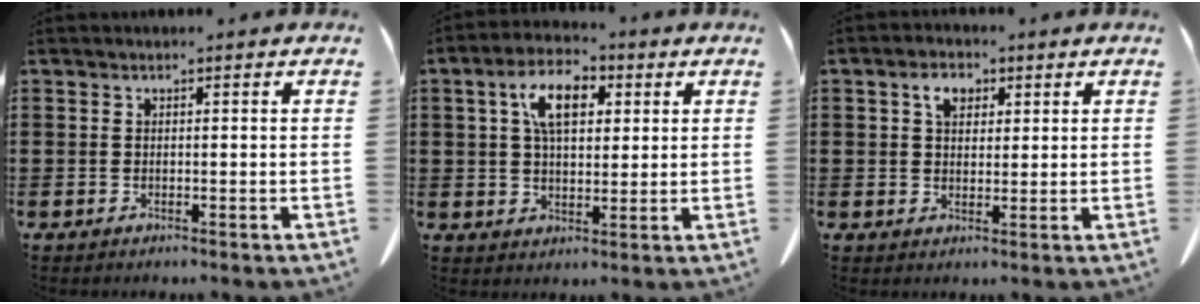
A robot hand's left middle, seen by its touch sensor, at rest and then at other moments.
{"total": 7.9, "force": [2.9, 4.2, 6.0], "torque": [-0.116, 0.012, 0.046]}
{"total": 3.9, "force": [1.7, 2.7, 2.2], "torque": [-0.038, 0.007, 0.025]}